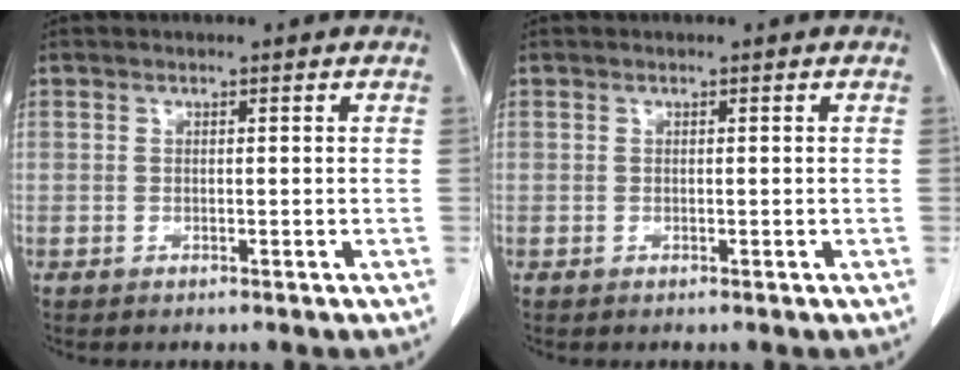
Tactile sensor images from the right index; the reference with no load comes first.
{"total": 0.0}